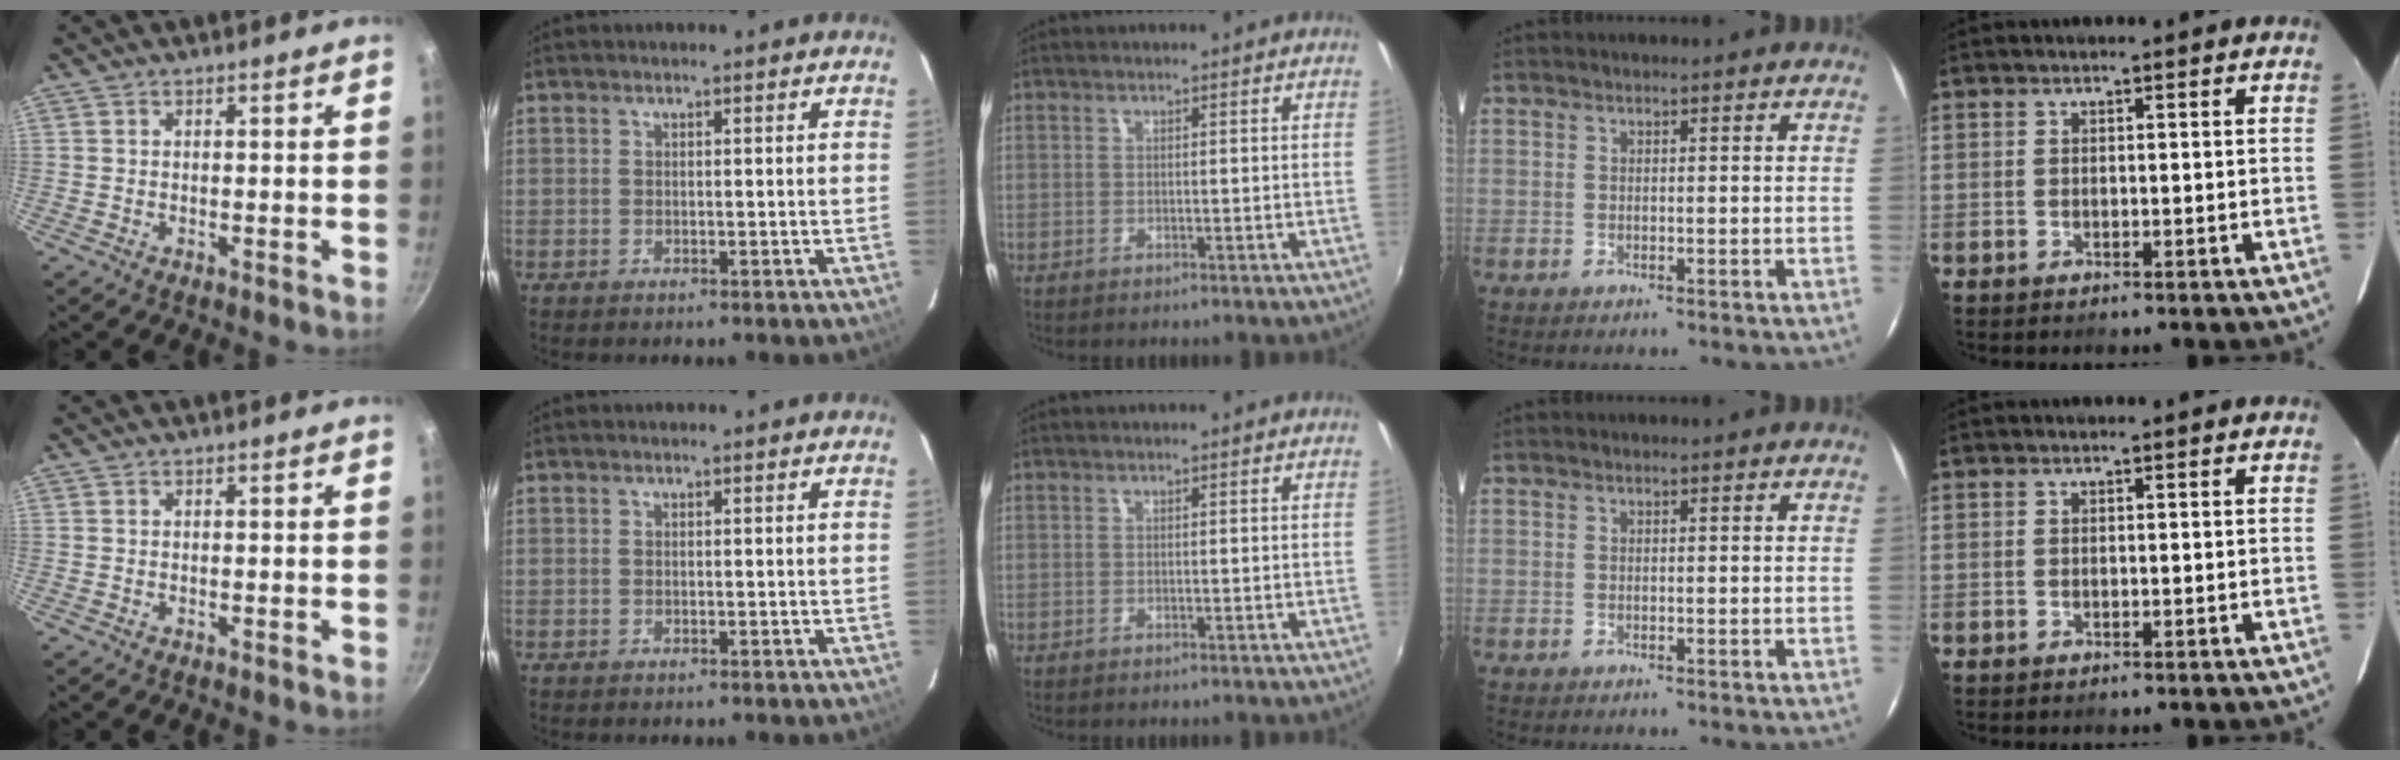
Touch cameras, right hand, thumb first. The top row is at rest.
{}